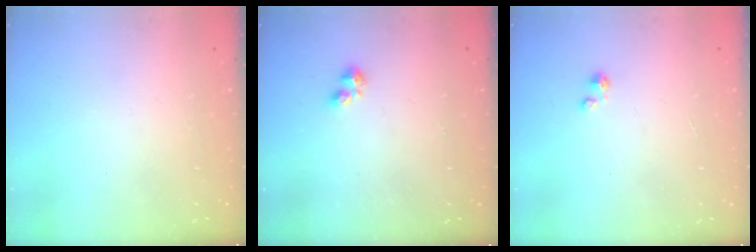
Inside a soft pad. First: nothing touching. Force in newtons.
{"total": 2.2, "press": 2.2, "slide": 0.4}
{"total": 0.0}